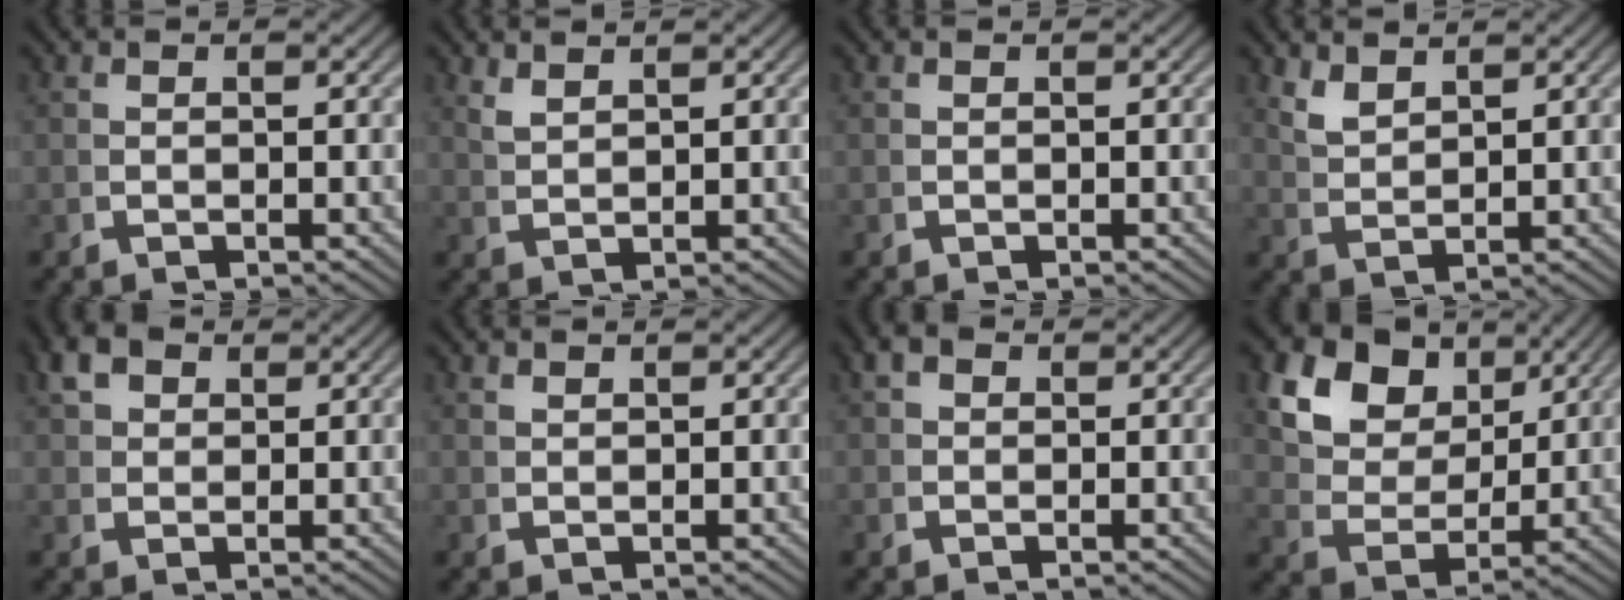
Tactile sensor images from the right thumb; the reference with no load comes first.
{"total": 2.2, "force": [2.1, -0.3, 0.5], "torque": [-0.008, 0.005, 0.052]}
{"total": 0.0}
{"total": 2.8, "force": [2.6, 0.3, 1.1], "torque": [-0.021, 0.000, 0.063]}
{"total": 3.2, "force": [2.3, 1.9, 1.4], "torque": [-0.033, -0.002, 0.045]}
{"total": 1.1, "force": [1.0, -0.2, -0.1], "torque": [0.007, 0.004, 0.025]}
{"total": 2.1, "force": [1.0, 1.6, 0.9], "torque": [-0.024, -0.005, 0.017]}
{"total": 9.8, "force": [3.6, 6.8, 6.1], "torque": [-0.133, -0.013, 0.067]}